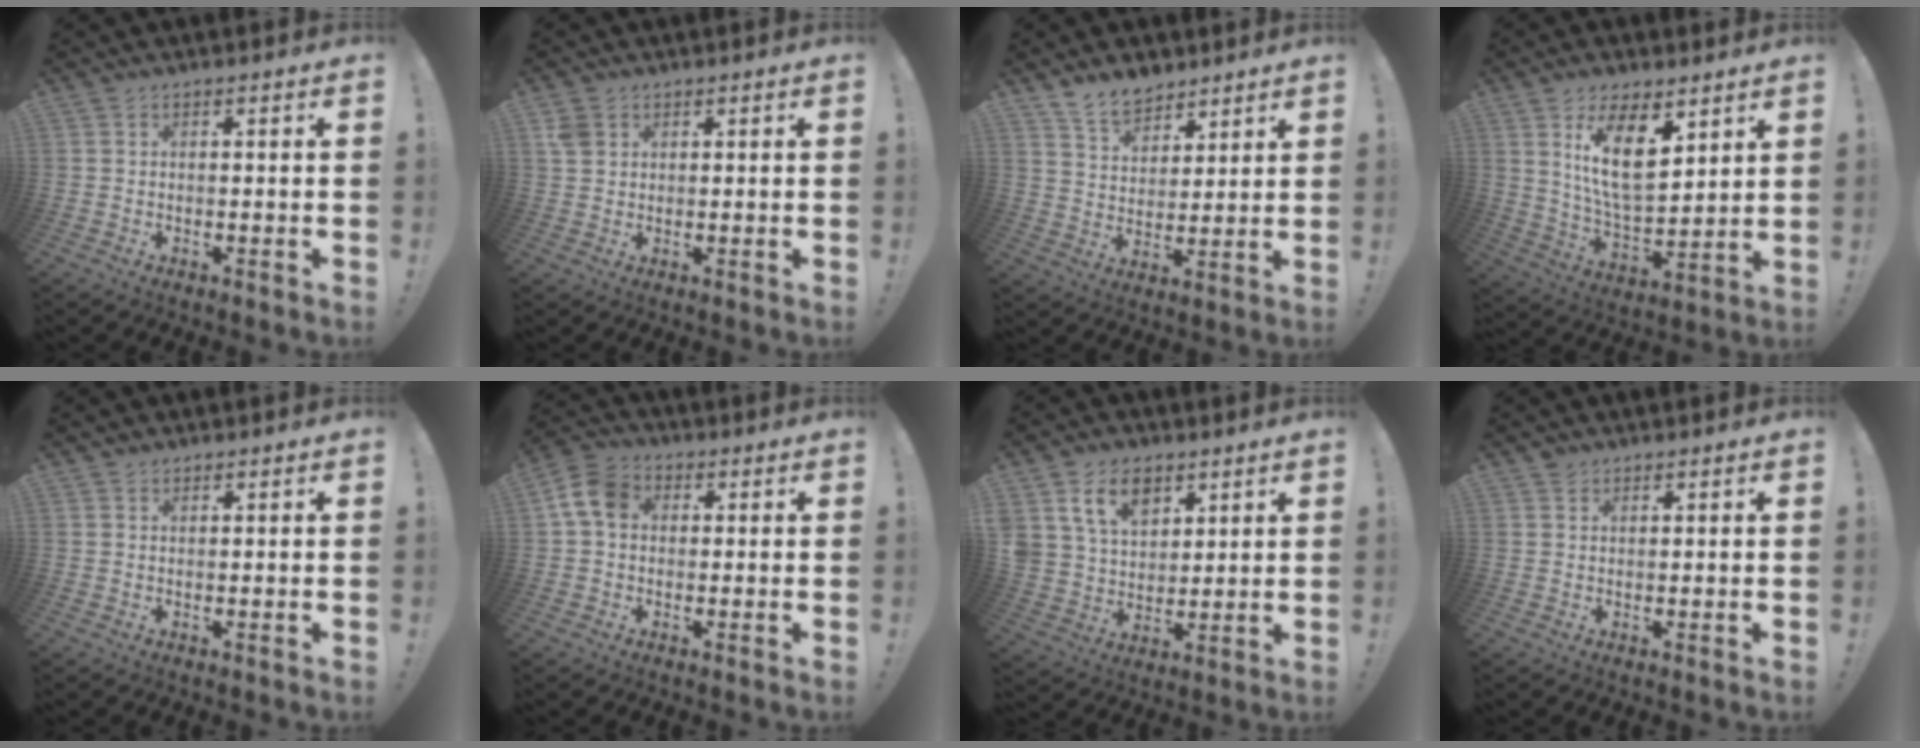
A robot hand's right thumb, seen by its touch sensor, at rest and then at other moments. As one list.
[{"total": 3.8, "force": [1.7, 3.0, 1.6], "torque": [-0.031, 0.005, 0.037]}, {"total": 9.2, "force": [7.5, 4.8, 2.0], "torque": [-0.034, -0.056, 0.146]}, {"total": 14.3, "force": [7.0, 6.5, 10.7], "torque": [-0.199, -0.043, 0.123]}, {"total": 0.9, "force": [0.8, 0.5, 0.1], "torque": [0.000, -0.001, 0.015]}, {"total": 8.7, "force": [1.6, 6.3, 5.8], "torque": [-0.115, 0.013, 0.035]}, {"total": 12.1, "force": [6.9, 8.2, 5.8], "torque": [-0.095, -0.030, 0.132]}, {"total": 1.5, "force": [1.2, 0.8, 0.3], "torque": [-0.006, -0.004, 0.023]}]